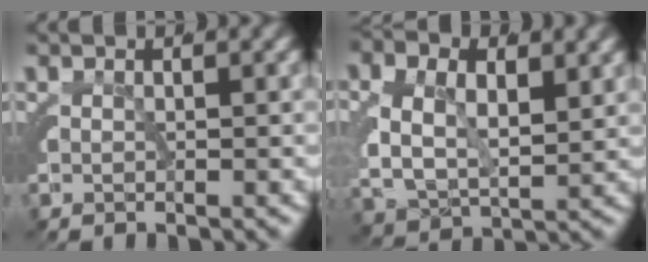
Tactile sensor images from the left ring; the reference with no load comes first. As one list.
[{"total": 6.9, "force": [0.8, 5.4, 4.3], "torque": [-0.100, -0.014, 0.016]}]